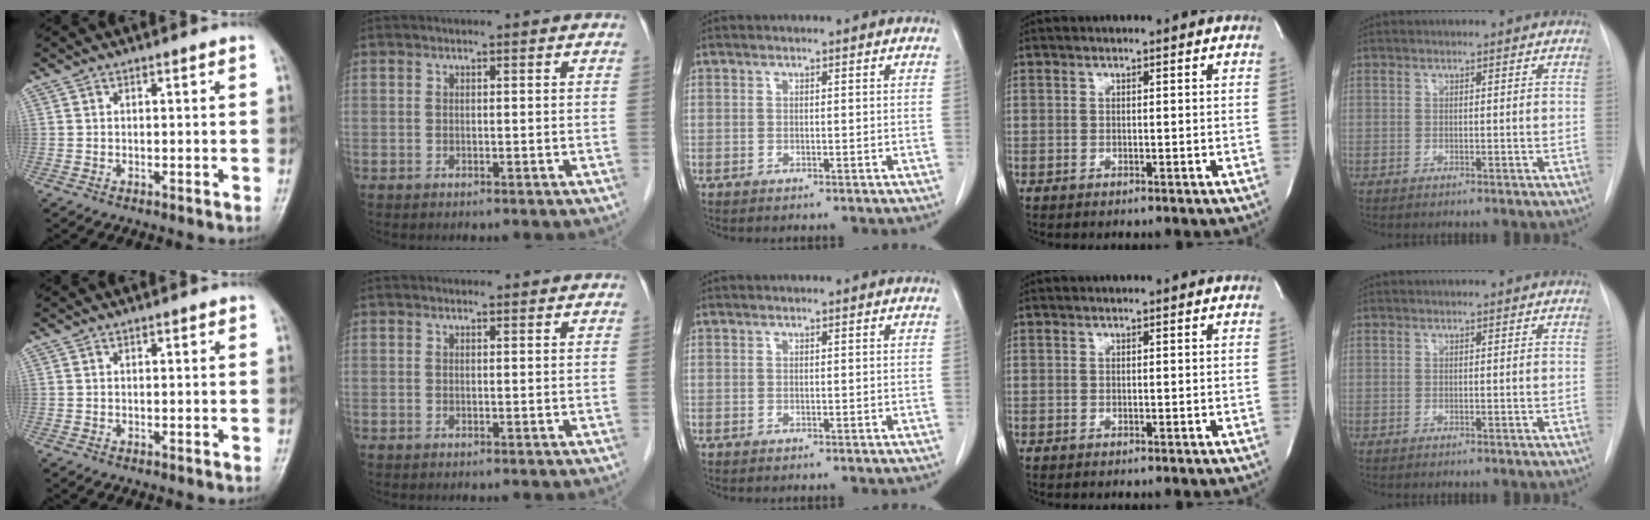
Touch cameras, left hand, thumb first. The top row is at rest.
{"thumb": {"total": 0.5, "force": [0.3, 0.3, 0.4], "torque": [-0.004, 0.000, 0.003]}, "index": {"total": 0.6, "force": [0.6, 0.1, -0.1], "torque": [-0.005, 0.001, 0.008]}}